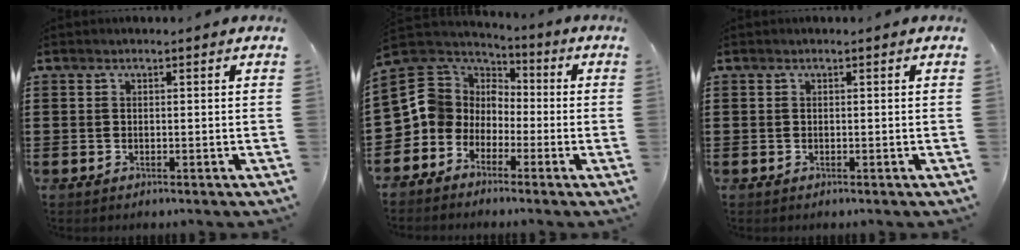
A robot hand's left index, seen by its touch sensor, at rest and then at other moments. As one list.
[{"total": 7.3, "force": [-0.6, 7.0, 1.7], "torque": [-0.095, -0.021, -0.019]}, {"total": 0.0}]